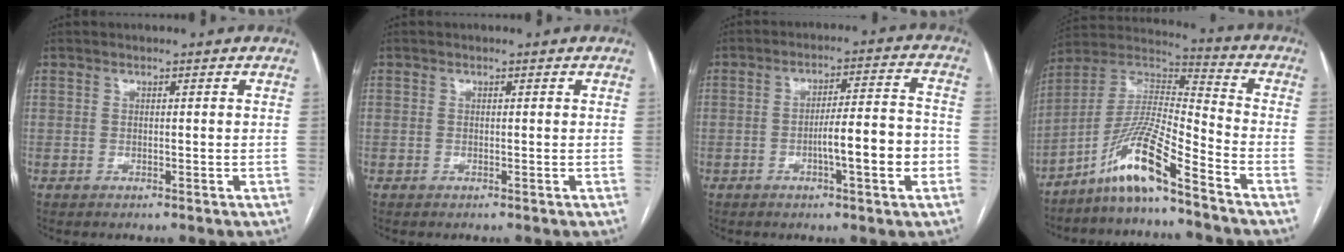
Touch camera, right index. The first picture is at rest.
{"total": 0.0}
{"total": 9.4, "force": [-2.8, 0.9, 8.9], "torque": [-0.135, 0.016, -0.042]}
{"total": 11.8, "force": [-8.2, 0.1, 8.4], "torque": [-0.167, 0.008, -0.158]}